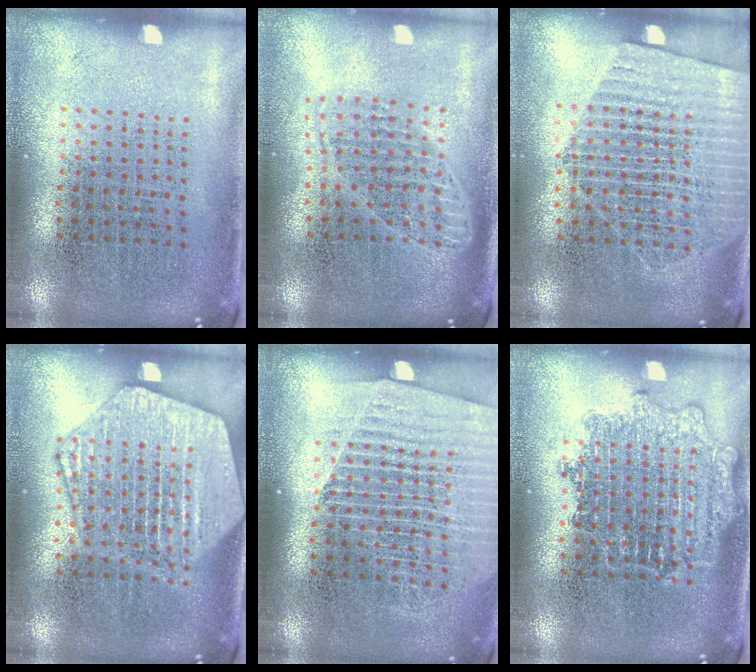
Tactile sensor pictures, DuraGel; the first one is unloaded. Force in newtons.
{"total": 1.7, "press": 1.4, "slide": 0.9}
{"total": 1.5, "press": 1.3, "slide": 0.7}
{"total": 3.3, "press": 3.3, "slide": 0.3}
{"total": 1.7, "press": 1.6, "slide": 0.6}
{"total": 2.6, "press": 2.6, "slide": 0.4}